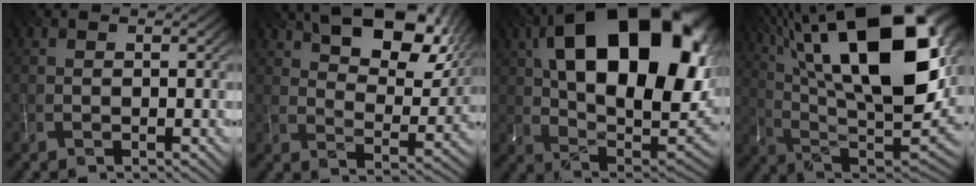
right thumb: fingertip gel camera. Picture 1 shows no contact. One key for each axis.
{"total": 15.2, "fx": 8.6, "fy": 7.2, "fz": 10.3, "tx": -0.165, "ty": 0.003, "tz": 0.128}
{"total": 22.6, "fx": 7.5, "fy": 12.7, "fz": 17.2, "tx": -0.323, "ty": 0.027, "tz": 0.137}
{"total": 22.2, "fx": 9.4, "fy": 9.5, "fz": 17.7, "tx": -0.309, "ty": 0.035, "tz": 0.150}